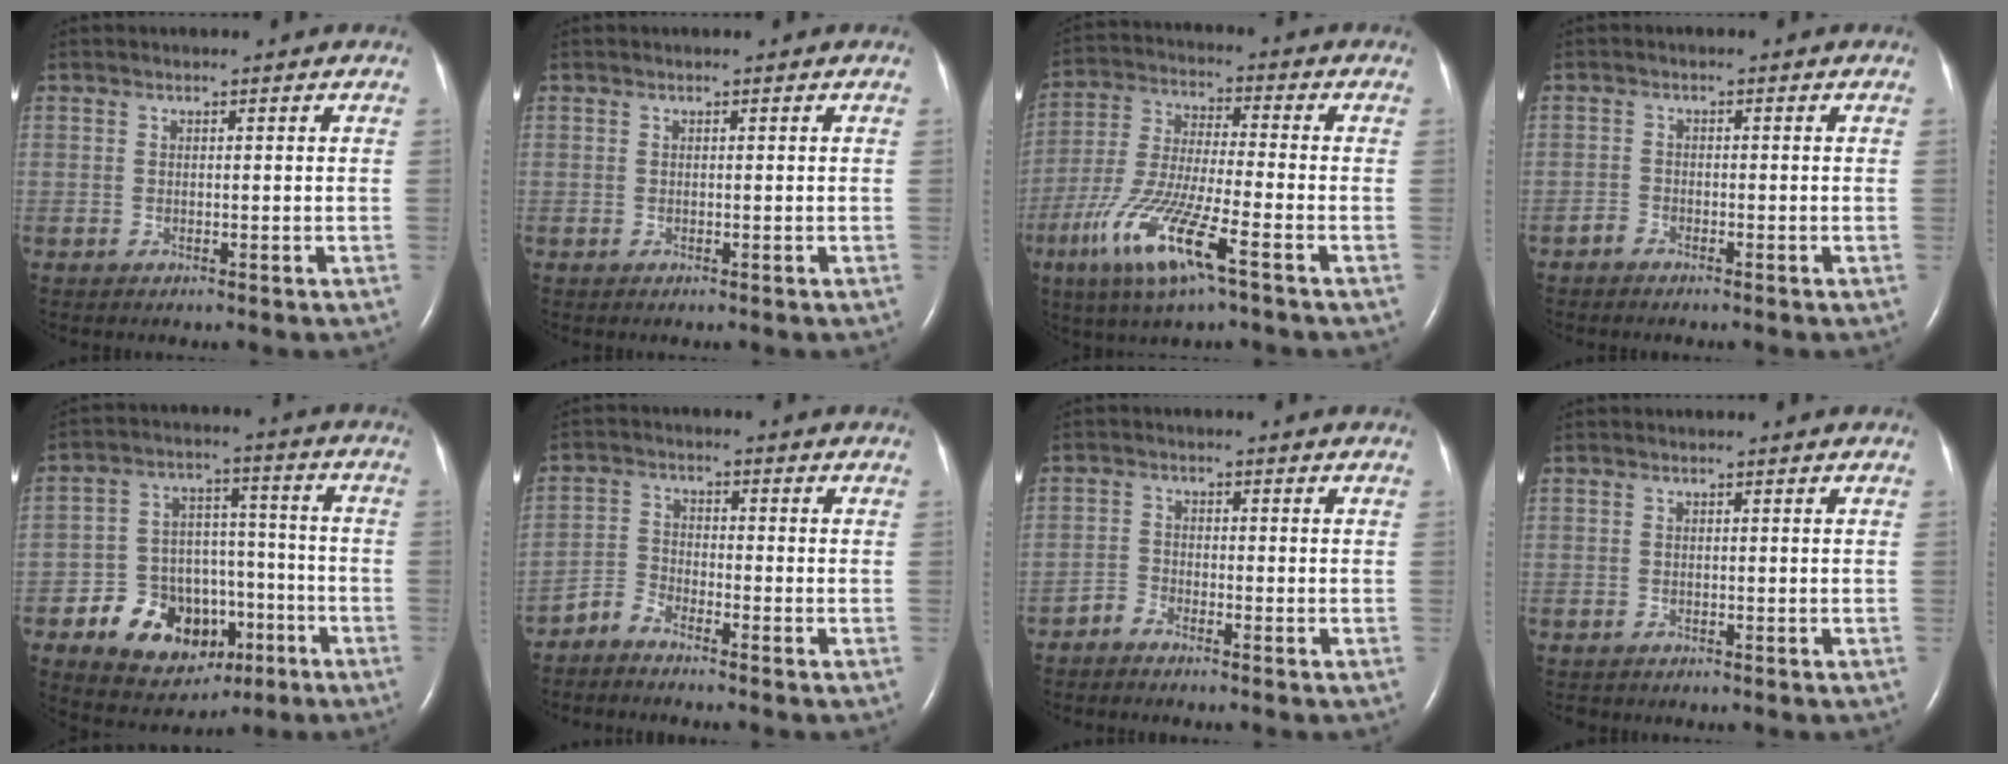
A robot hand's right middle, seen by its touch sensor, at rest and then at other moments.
{"total": 0.0}
{"total": 13.3, "force": [-6.7, 1.3, 11.4], "torque": [-0.246, -0.023, -0.127]}
{"total": 1.1, "force": [-1.0, 0.3, 0.2], "torque": [-0.009, 0.000, -0.022]}
{"total": 12.8, "force": [-5.9, 9.2, 6.6], "torque": [-0.107, 0.030, -0.082]}
{"total": 2.8, "force": [-2.8, 0.5, 0.2], "torque": [-0.009, -0.009, -0.059]}
{"total": 1.8, "force": [-1.7, 0.3, 0.2], "torque": [-0.006, -0.002, -0.036]}
{"total": 0.7, "force": [-0.6, 0.3, 0.0], "torque": [-0.008, -0.001, -0.010]}